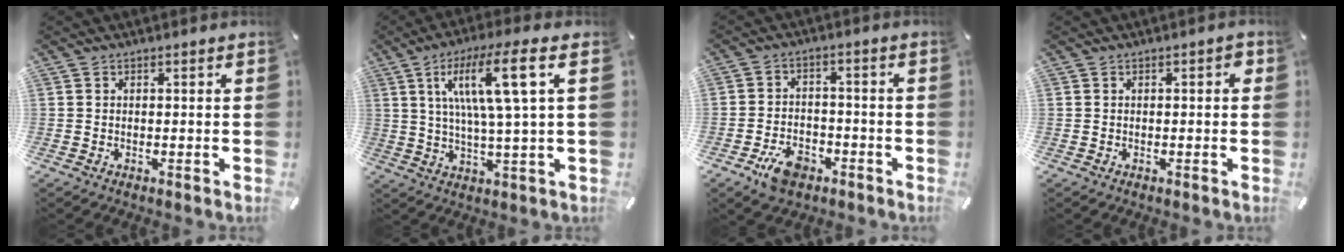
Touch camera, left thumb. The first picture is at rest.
{"total": 13.7, "force": [4.7, 1.4, 12.8], "torque": [-0.249, 0.001, 0.069]}
{"total": 7.9, "force": [-4.3, 5.2, 4.2], "torque": [-0.071, 0.022, -0.077]}
{"total": 1.5, "force": [-0.1, 0.7, 1.3], "torque": [-0.024, 0.004, -0.003]}